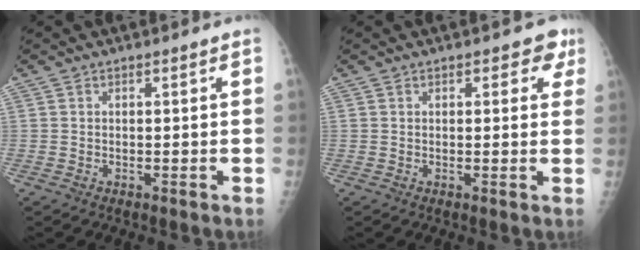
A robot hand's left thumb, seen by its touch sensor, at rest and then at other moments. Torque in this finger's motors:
{"motor_torque": [-0.18, 0.06, -0.34, -0.15, -0.04]}